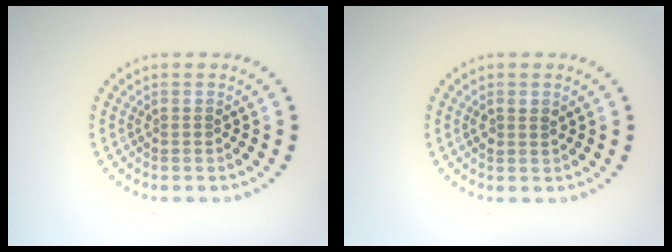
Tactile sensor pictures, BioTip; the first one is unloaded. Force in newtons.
{"total": 1.0, "press": 0.9, "slide": 0.4}